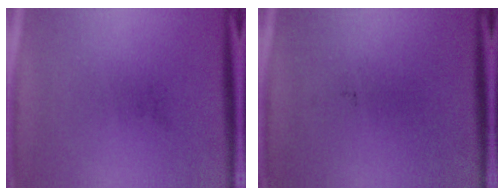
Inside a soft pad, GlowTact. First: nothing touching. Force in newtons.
{"total": 0.0}